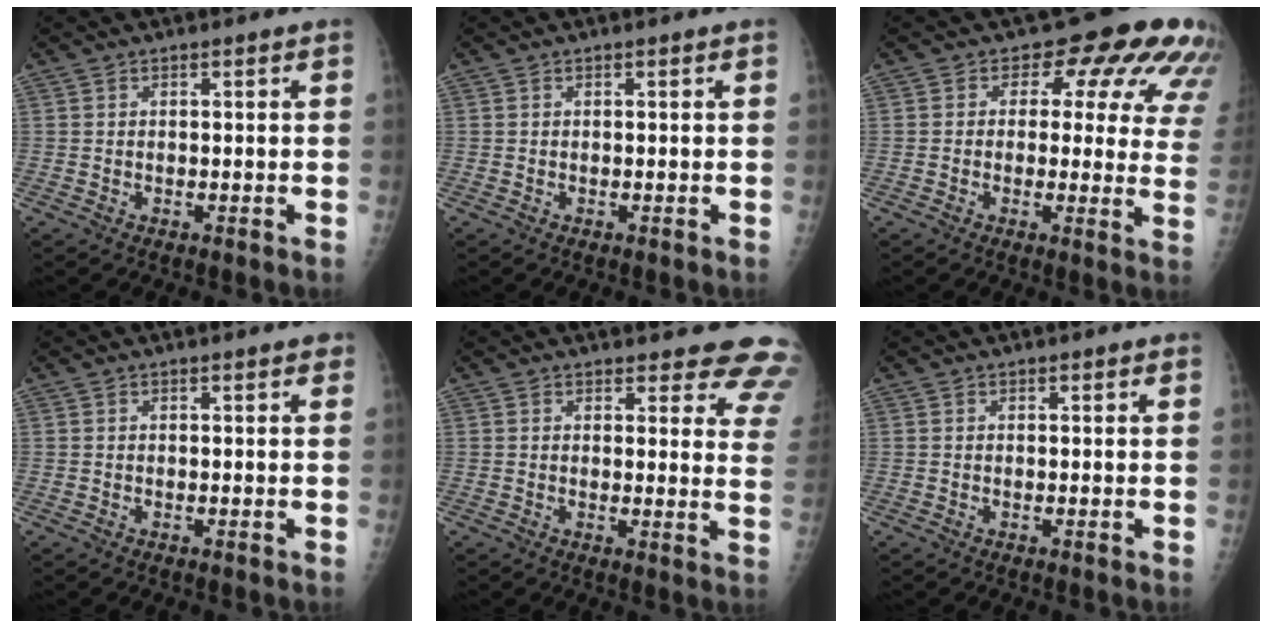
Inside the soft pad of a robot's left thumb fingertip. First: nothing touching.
{"total": 0.0}
{"total": 15.0, "force": [7.3, 8.7, 9.8], "torque": [-0.058, -0.020, 0.056]}
{"total": 1.4, "force": [0.9, 0.4, 0.9], "torque": [-0.011, 0.000, 0.008]}
{"total": 12.4, "force": [11.4, 3.8, 3.1], "torque": [0.022, -0.082, 0.096]}
{"total": 0.5, "force": [0.4, 0.2, 0.3], "torque": [-0.003, -0.002, 0.003]}